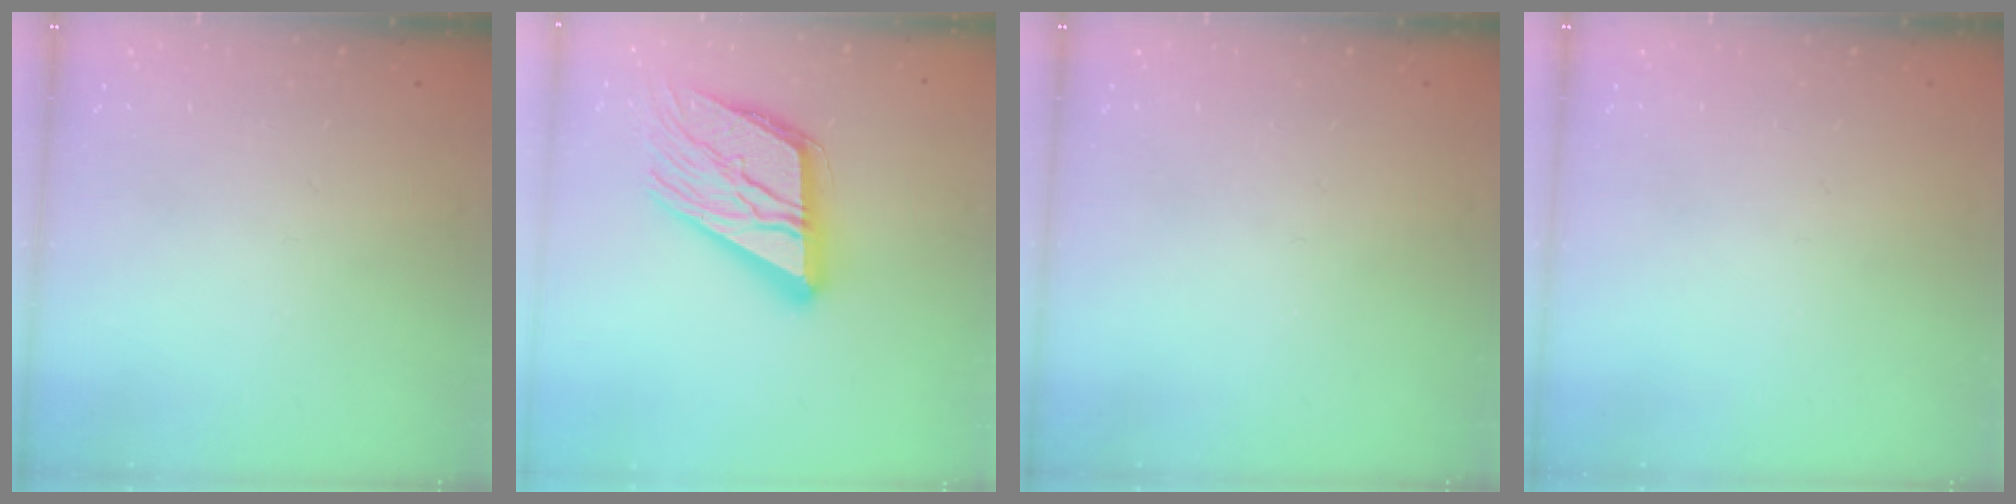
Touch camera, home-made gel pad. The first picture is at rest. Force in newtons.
{"total": 19.6, "press": 19.5, "slide": 1.9}
{"total": 0.0}
{"total": 0.0}